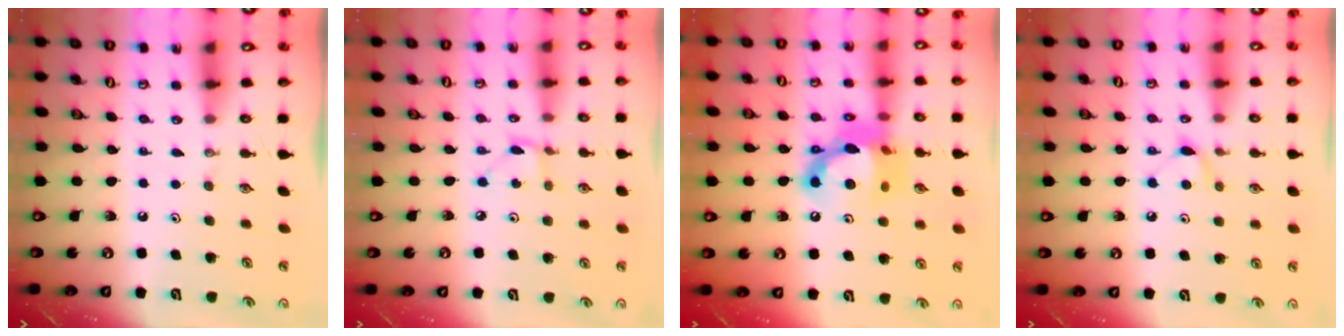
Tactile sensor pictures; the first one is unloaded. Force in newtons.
{"total": 1.8, "press": 1.8, "slide": 0.1}
{"total": 15.1, "press": 15.1, "slide": 1.1}
{"total": 6.1, "press": 6.1, "slide": 0.8}